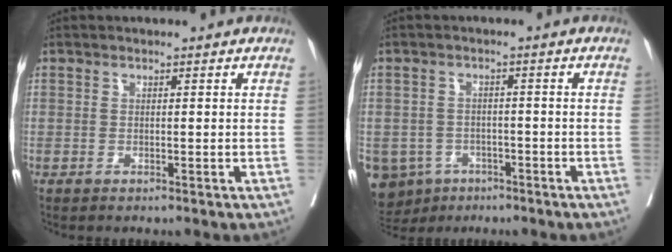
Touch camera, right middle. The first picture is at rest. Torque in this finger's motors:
{"motor_torque": [1.57, -0.57, 1.05, 0.21]}